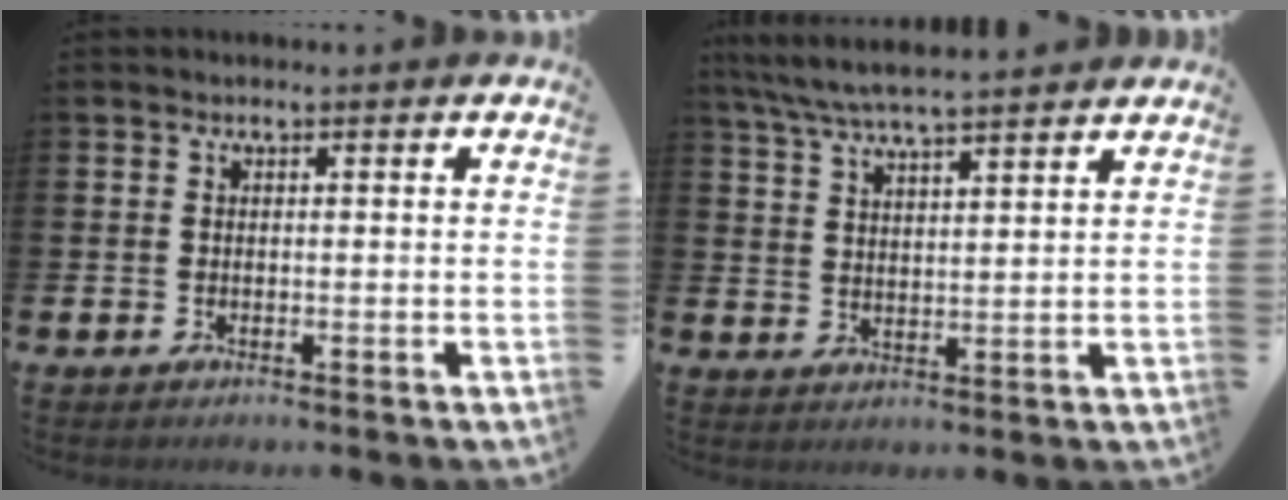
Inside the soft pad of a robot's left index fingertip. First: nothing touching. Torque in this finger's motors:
{"motor_torque": [1.37, -0.78, 0.50, 0.21]}